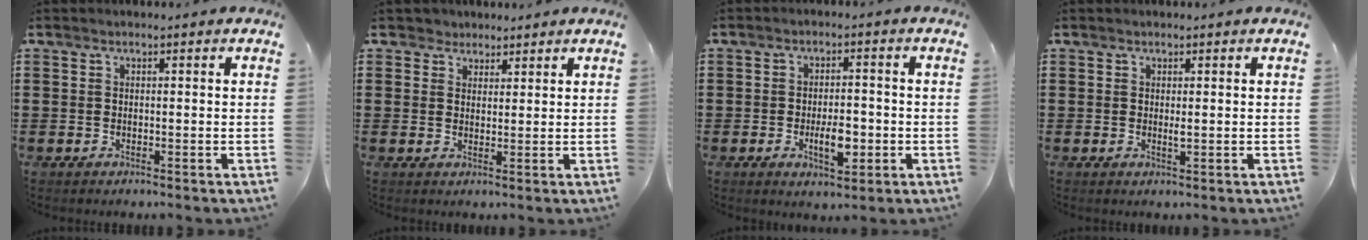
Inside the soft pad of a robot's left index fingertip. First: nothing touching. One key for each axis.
{"total": 2.5, "fx": 1.9, "fy": 1.6, "fz": -0.1, "tx": -0.009, "ty": 0.011, "tz": 0.036}
{"total": 5.1, "fx": -1.4, "fy": 2.4, "fz": 4.3, "tx": -0.065, "ty": 0.004, "tz": -0.025}
{"total": 1.0, "fx": 0.1, "fy": 0.1, "fz": 1.0, "tx": -0.020, "ty": -0.002, "tz": 0.002}